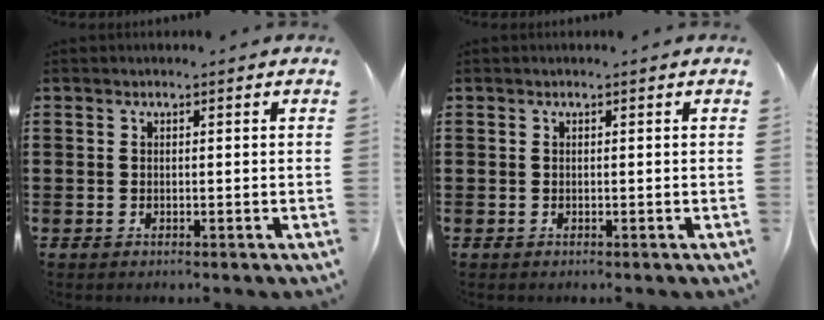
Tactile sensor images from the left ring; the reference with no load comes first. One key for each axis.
{"total": 0.0}